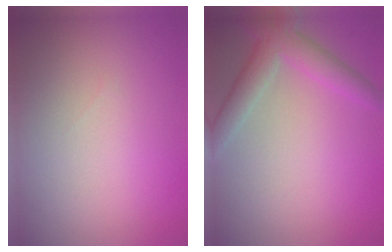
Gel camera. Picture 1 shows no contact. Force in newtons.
{"total": 3.7, "press": 3.7, "slide": 0.2}